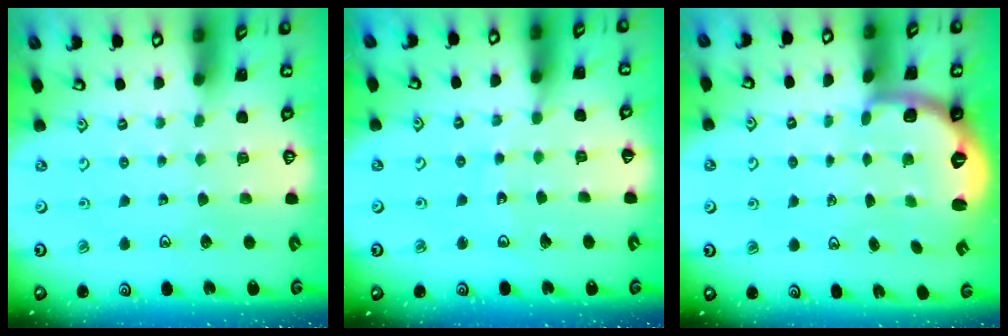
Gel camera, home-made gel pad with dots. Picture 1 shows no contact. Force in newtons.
{"total": 6.8, "press": 6.7, "slide": 0.9}
{"total": 2.7, "press": 1.7, "slide": 2.1}